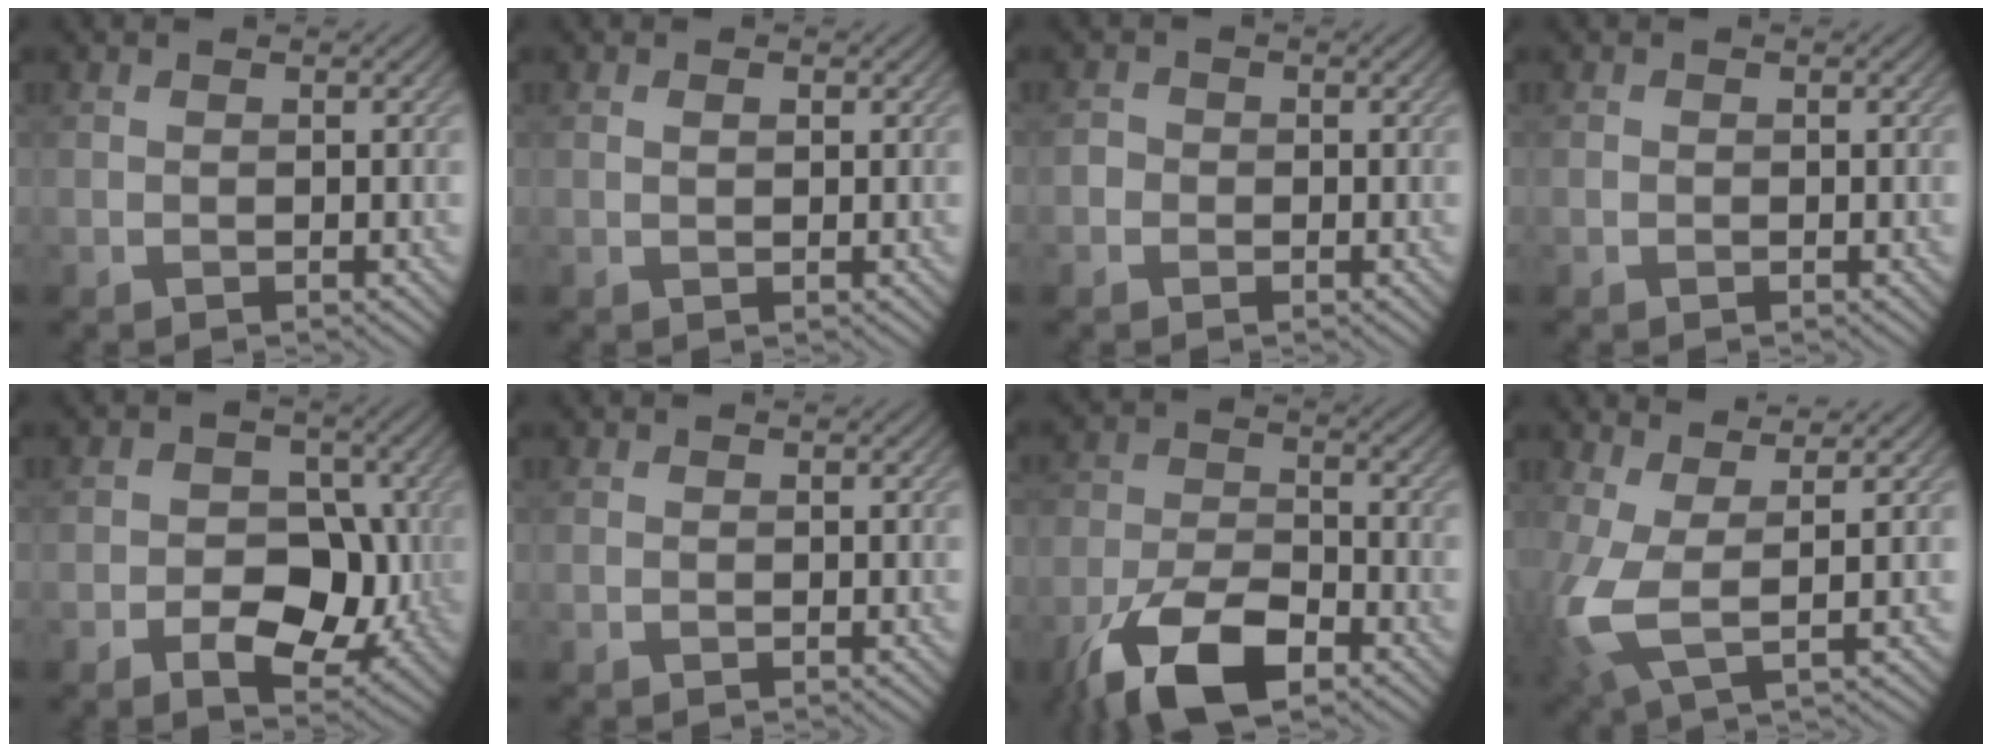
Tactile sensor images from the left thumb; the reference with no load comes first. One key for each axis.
{"total": 0.9, "fx": 0.3, "fy": 0.4, "fz": 0.7, "tx": -0.009, "ty": -0.001, "tz": 0.006}
{"total": 1.1, "fx": -0.4, "fy": 1.0, "fz": 0.1, "tx": 0.007, "ty": 0.005, "tz": -0.013}
{"total": 0.0}
{"total": 7.5, "fx": -2.1, "fy": 5.3, "fz": 4.9, "tx": -0.060, "ty": -0.007, "tz": -0.044}
{"total": 0.0}
{"total": 11.5, "fx": -7.1, "fy": 5.2, "fz": 7.5, "tx": -0.151, "ty": -0.011, "tz": -0.144}
{"total": 6.2, "fx": 0.7, "fy": 2.0, "fz": 5.8, "tx": -0.146, "ty": 0.003, "tz": 0.008}